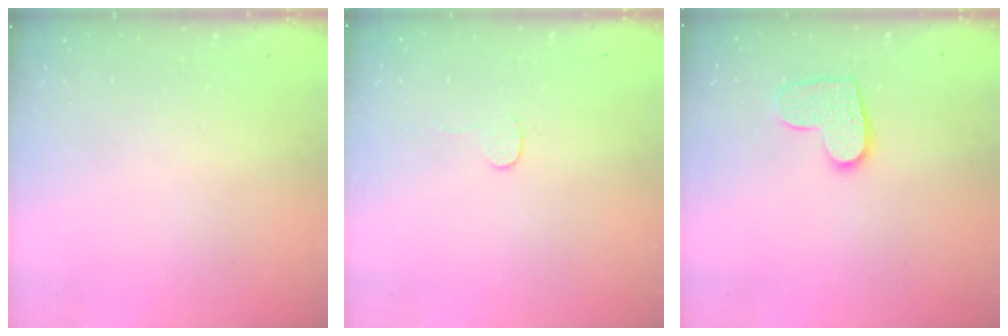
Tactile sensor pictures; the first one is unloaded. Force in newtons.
{"total": 2.7, "press": 2.7, "slide": 0.2}
{"total": 9.8, "press": 9.8, "slide": 0.3}